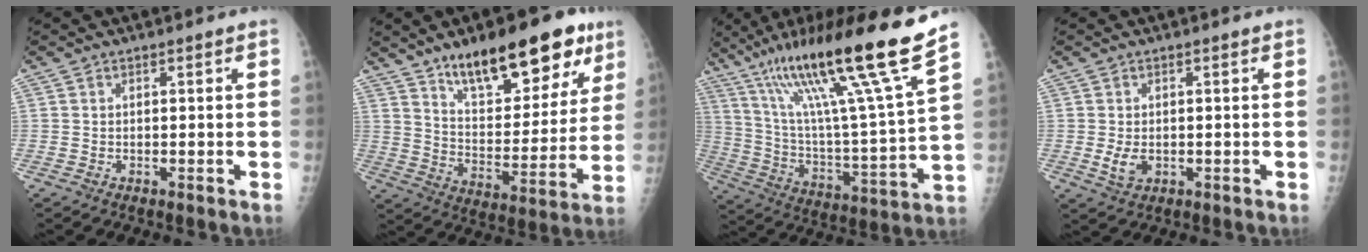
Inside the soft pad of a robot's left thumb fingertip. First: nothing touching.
{"total": 22.1, "force": [13.8, 8.8, 14.9], "torque": [-0.166, -0.055, 0.217]}
{"total": 26.0, "force": [17.4, 0.9, 19.3], "torque": [-0.307, -0.063, 0.302]}
{"total": 3.5, "force": [-0.5, 2.4, 2.6], "torque": [-0.045, -0.005, -0.003]}